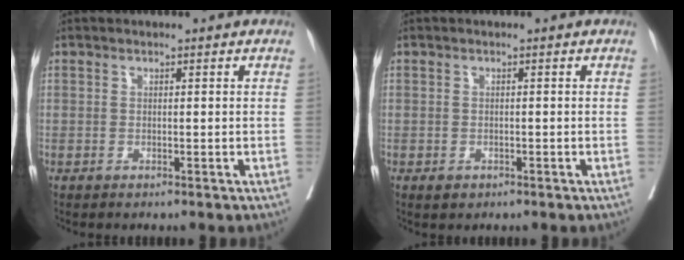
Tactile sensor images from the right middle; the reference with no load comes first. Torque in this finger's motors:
{"motor_torque": [0.31, -0.25, -0.05, 0.00]}